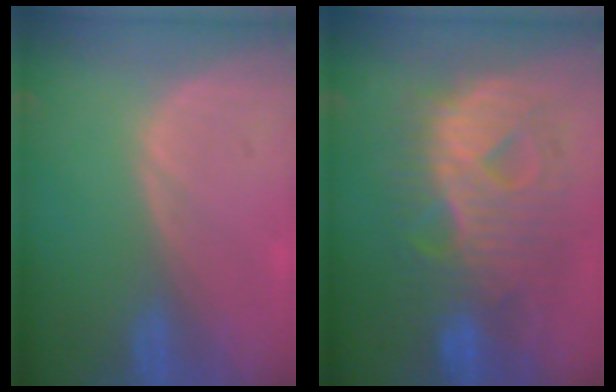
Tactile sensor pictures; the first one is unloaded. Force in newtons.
{"total": 12.1, "press": 12.0, "slide": 1.4}